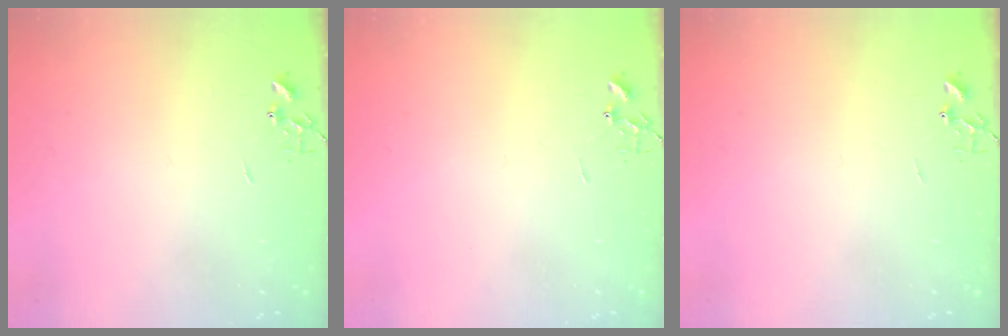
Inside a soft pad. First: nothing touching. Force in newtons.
{"total": 0.0}
{"total": 0.0}